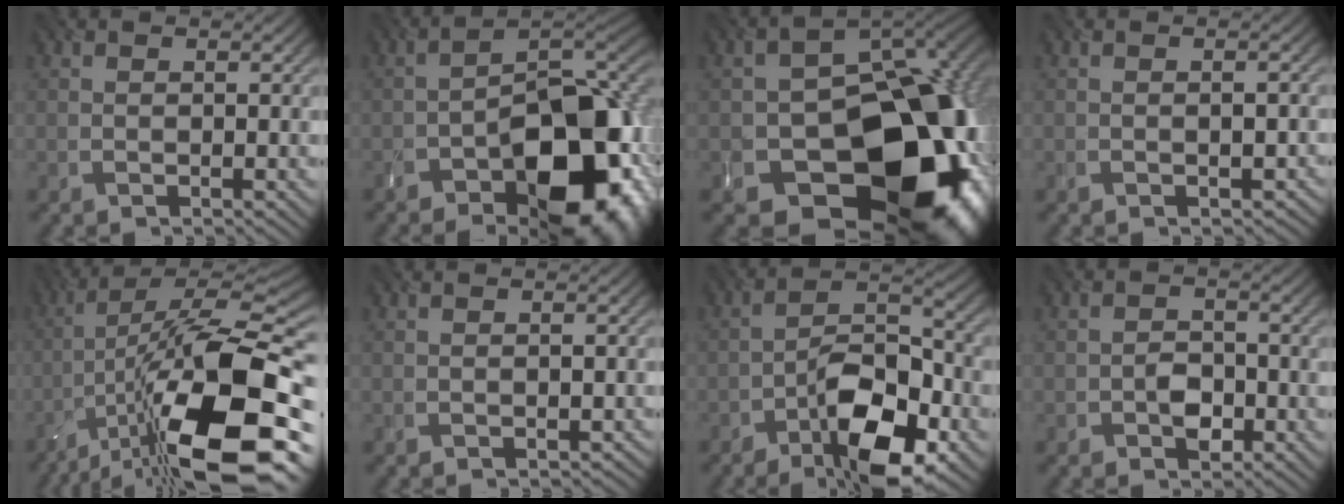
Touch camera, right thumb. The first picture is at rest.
{"total": 17.5, "force": [-8.1, 9.0, 12.7], "torque": [-0.163, -0.018, -0.133]}
{"total": 21.7, "force": [-7.8, 14.7, 13.9], "torque": [-0.205, -0.047, -0.095]}
{"total": 1.4, "force": [-0.5, 0.6, 1.1], "torque": [-0.018, -0.001, -0.006]}
{"total": 20.7, "force": [-9.2, 6.7, 17.3], "torque": [-0.274, -0.002, -0.156]}
{"total": 0.6, "force": [-0.4, 0.1, 0.3], "torque": [-0.006, -0.001, -0.005]}
{"total": 12.6, "force": [-6.4, 5.7, 9.3], "torque": [-0.153, 0.000, -0.118]}
{"total": 2.8, "force": [-1.2, 1.8, 1.6], "torque": [-0.026, 0.002, -0.021]}